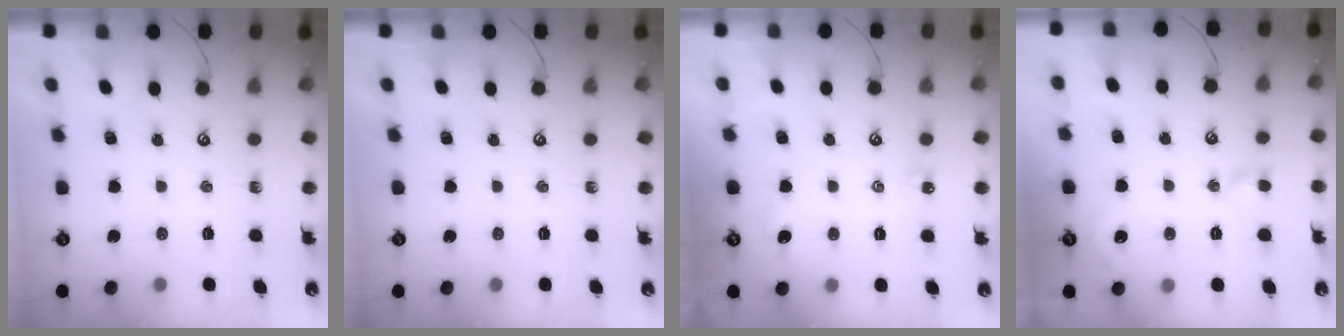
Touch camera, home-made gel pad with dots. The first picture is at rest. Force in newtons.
{"total": 0.0}
{"total": 1.4, "press": 1.3, "slide": 0.4}
{"total": 1.2, "press": 1.2, "slide": 0.2}